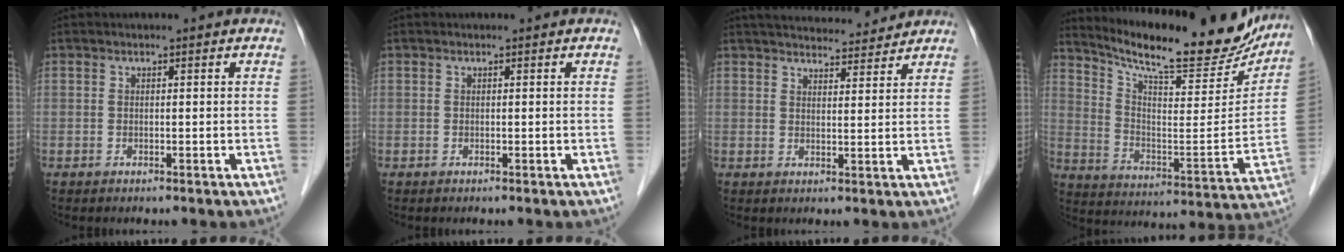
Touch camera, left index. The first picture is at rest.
{"total": 0.0}
{"total": 12.1, "force": [11.5, 1.9, 3.3], "torque": [-0.043, 0.017, 0.157]}
{"total": 22.3, "force": [20.0, 3.3, 9.2], "torque": [-0.150, -0.044, 0.286]}